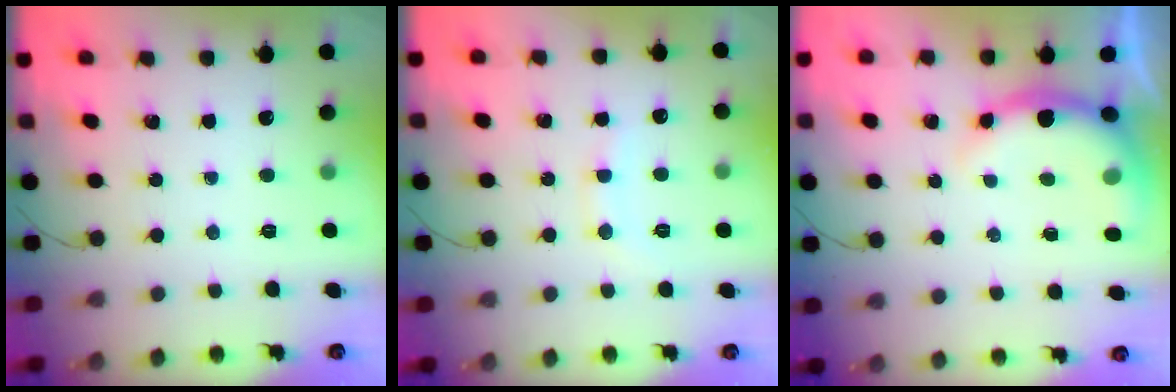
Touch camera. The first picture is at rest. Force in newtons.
{"total": 6.9, "press": 6.6, "slide": 1.9}
{"total": 7.3, "press": 7.3, "slide": 1.2}